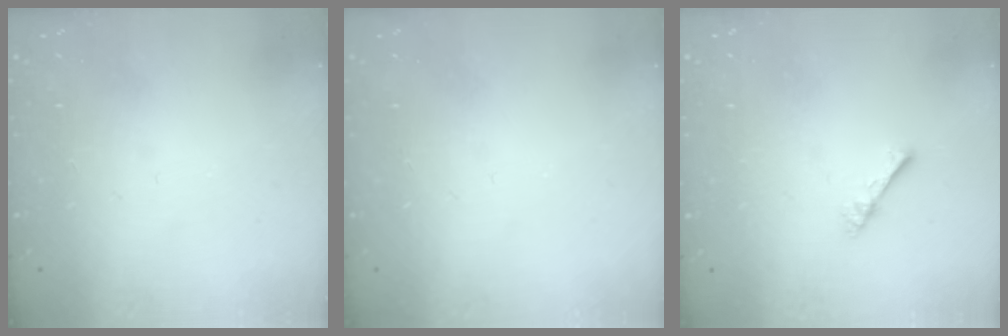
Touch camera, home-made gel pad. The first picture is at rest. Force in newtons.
{"total": 0.0}
{"total": 1.0, "press": 1.0, "slide": 0.3}